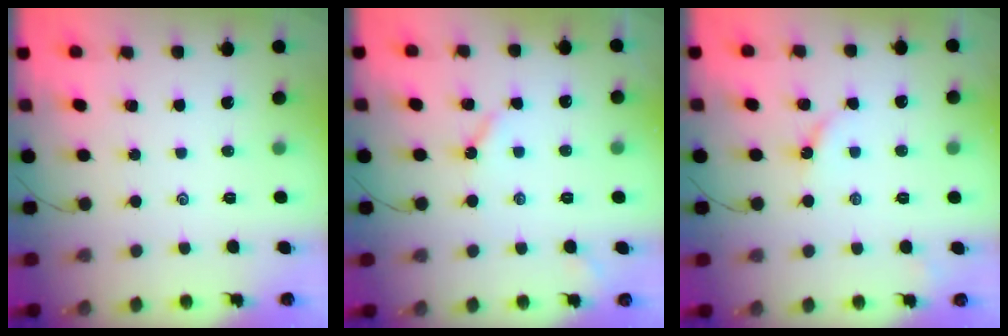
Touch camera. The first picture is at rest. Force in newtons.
{"total": 3.5, "press": 3.5, "slide": 0.3}
{"total": 2.9, "press": 2.9, "slide": 0.5}